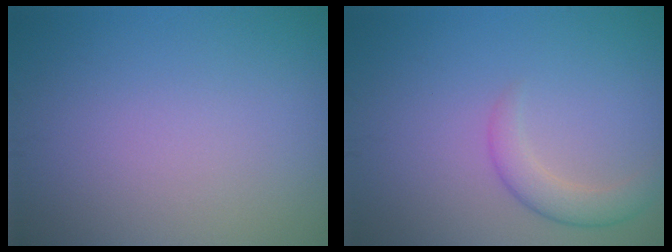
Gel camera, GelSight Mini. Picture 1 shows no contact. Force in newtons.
{"total": 2.6, "press": 2.6, "slide": 0.1}